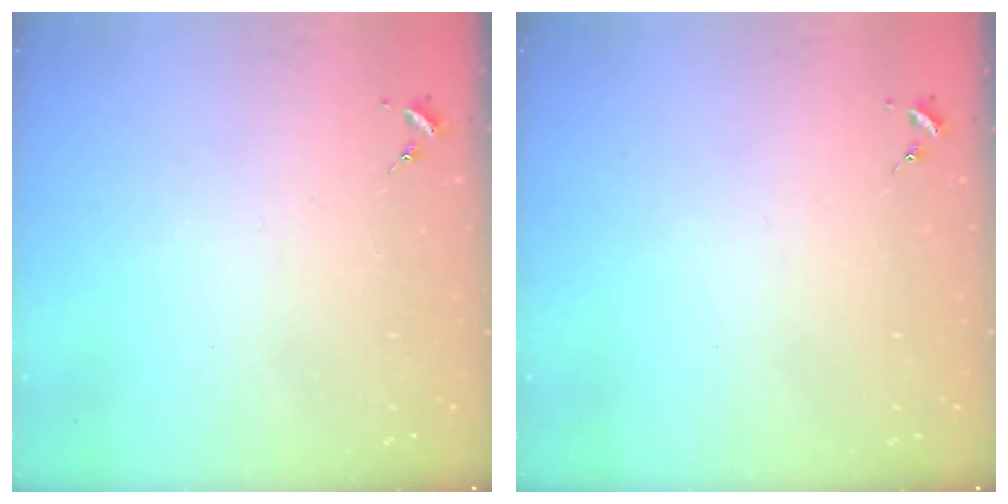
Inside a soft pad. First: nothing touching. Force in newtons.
{"total": 0.0}